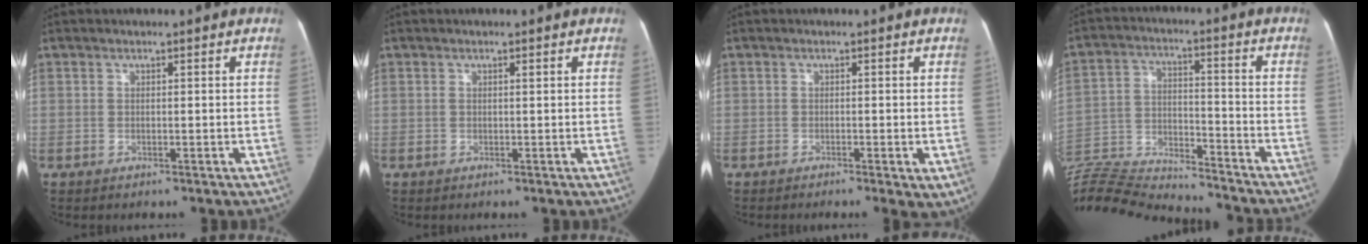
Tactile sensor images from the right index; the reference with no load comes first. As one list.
[{"total": 0.5, "force": [0.2, 0.0, 0.5], "torque": [-0.011, 0.003, 0.003]}, {"total": 3.6, "force": [-1.5, 0.6, 3.2], "torque": [-0.040, -0.010, -0.021]}, {"total": 23.1, "force": [-21.8, 3.2, 7.2], "torque": [-0.181, -0.007, -0.341]}]